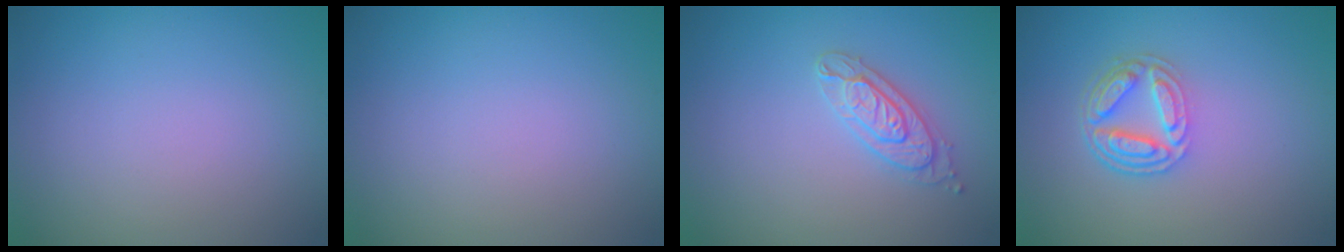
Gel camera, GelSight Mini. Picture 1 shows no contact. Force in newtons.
{"total": 0.0}
{"total": 2.5, "press": 2.4, "slide": 0.2}
{"total": 4.3, "press": 3.2, "slide": 2.8}